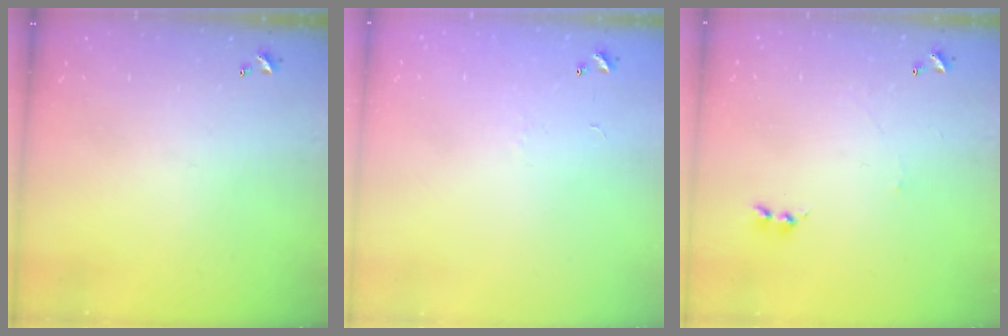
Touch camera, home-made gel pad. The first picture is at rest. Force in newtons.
{"total": 6.9, "press": 6.9, "slide": 0.9}
{"total": 0.8, "press": 0.7, "slide": 0.5}